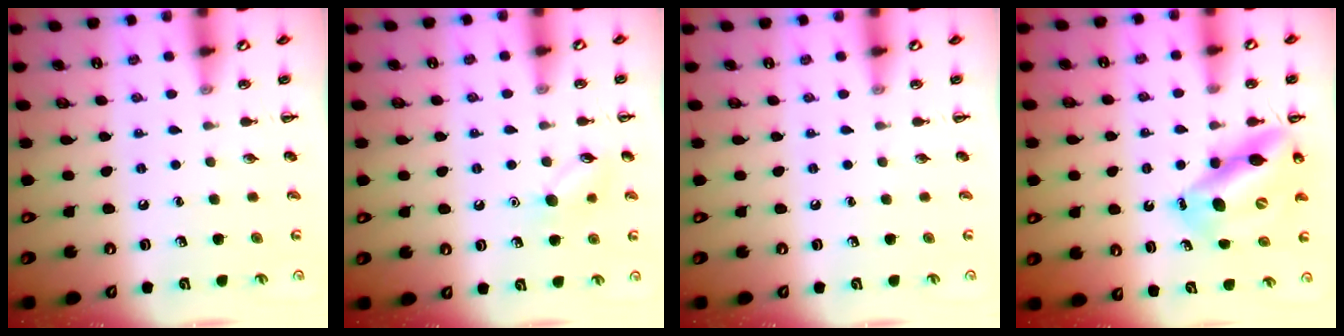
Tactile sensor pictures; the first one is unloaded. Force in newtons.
{"total": 8.7, "press": 8.5, "slide": 1.8}
{"total": 0.0}
{"total": 13.5, "press": 12.9, "slide": 4.1}